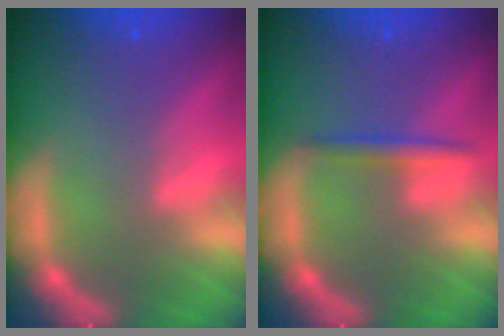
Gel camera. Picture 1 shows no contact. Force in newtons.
{"total": 1.9}